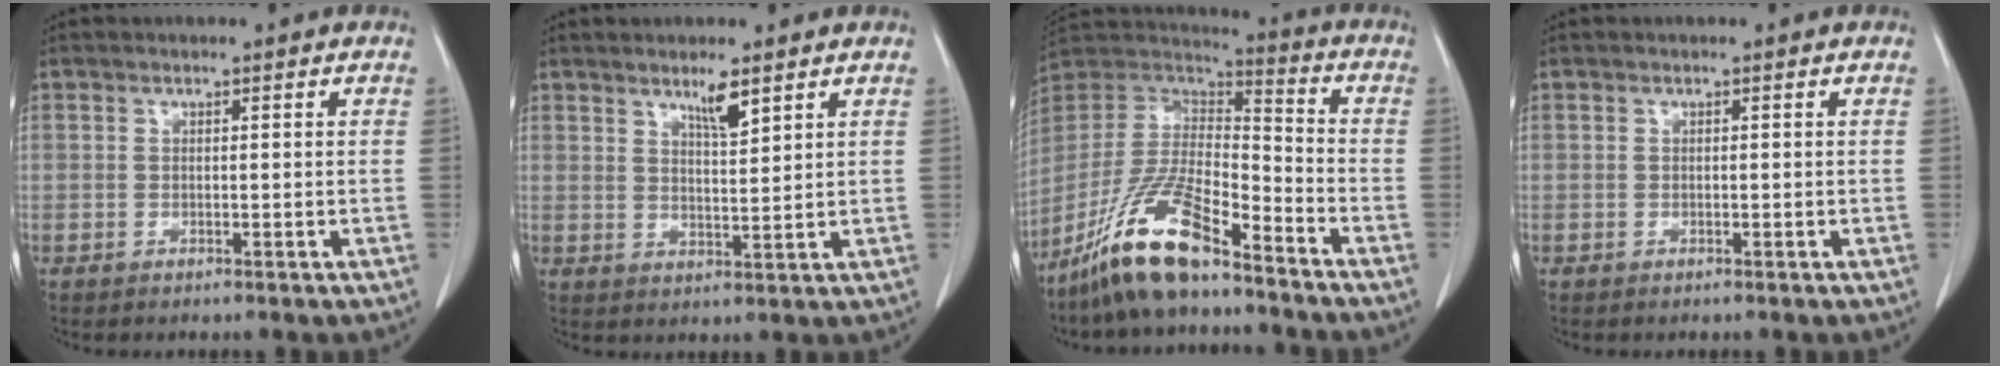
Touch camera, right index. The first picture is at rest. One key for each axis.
{"total": 4.0, "fx": 2.8, "fy": 0.3, "fz": 2.8, "tx": -0.050, "ty": -0.006, "tz": 0.052}
{"total": 15.6, "fx": -11.1, "fy": 3.1, "fz": 10.5, "tx": -0.208, "ty": 0.001, "tz": -0.205}
{"total": 0.0}